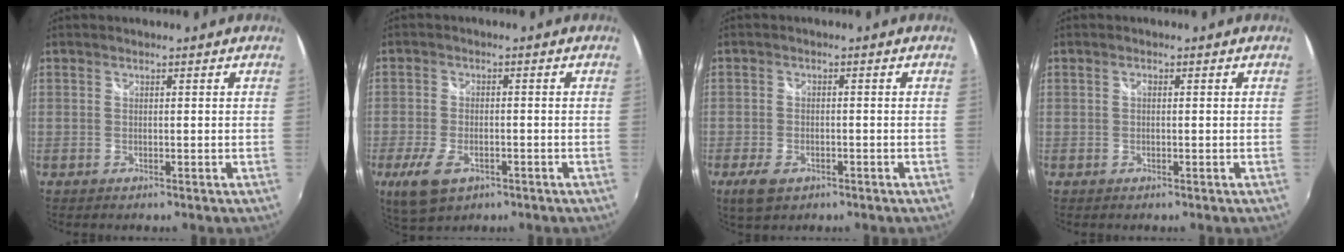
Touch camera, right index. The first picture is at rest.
{"total": 8.1, "force": [-4.1, 4.2, 5.6], "torque": [-0.137, -0.019, -0.071]}
{"total": 5.0, "force": [-2.9, 2.7, 3.1], "torque": [-0.078, -0.011, -0.050]}
{"total": 0.6, "force": [0.0, 0.4, 0.4], "torque": [-0.007, 0.003, -0.002]}